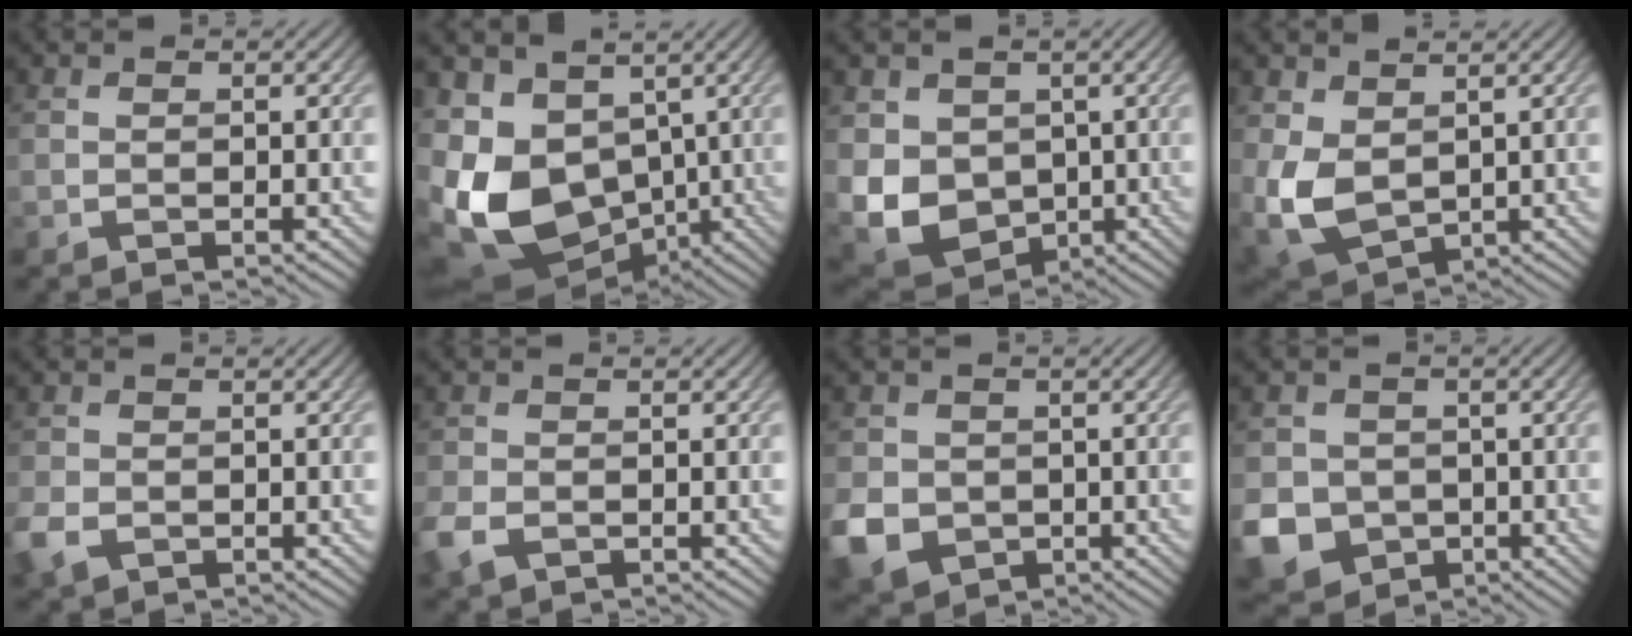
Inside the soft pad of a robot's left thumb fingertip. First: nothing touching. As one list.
[{"total": 14.8, "force": [-2.2, 10.9, 9.8], "torque": [-0.253, -0.025, -0.021]}, {"total": 9.8, "force": [-0.1, 8.1, 5.6], "torque": [-0.160, -0.026, -0.002]}, {"total": 7.8, "force": [1.2, 5.1, 5.9], "torque": [-0.164, -0.010, 0.024]}, {"total": 3.5, "force": [-1.4, 2.5, 2.0], "torque": [-0.052, -0.010, -0.035]}, {"total": 3.5, "force": [-1.7, 2.3, 2.1], "torque": [-0.056, -0.009, -0.041]}, {"total": 6.5, "force": [-1.7, 5.5, 3.0], "torque": [-0.093, -0.023, -0.037]}, {"total": 8.4, "force": [-2.6, 7.3, 3.2], "torque": [-0.095, -0.029, -0.067]}]